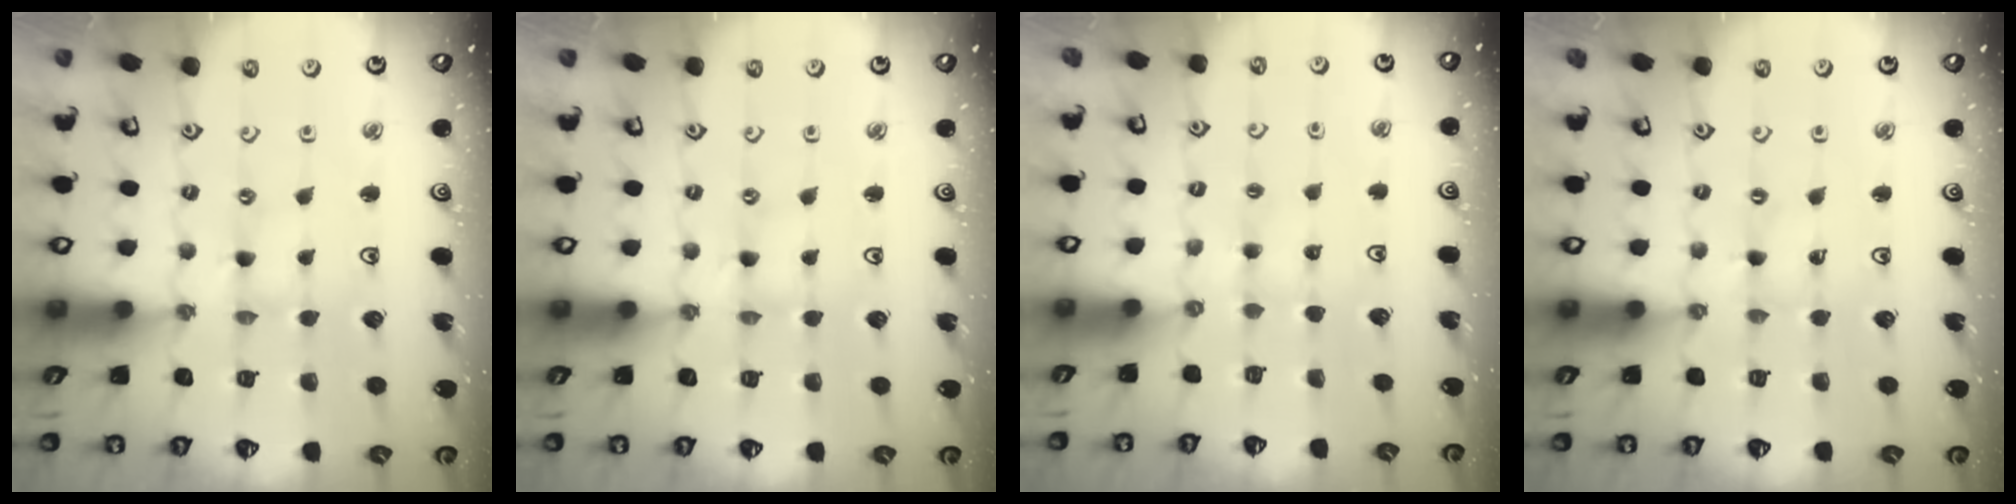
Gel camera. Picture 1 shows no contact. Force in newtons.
{"total": 0.0}
{"total": 1.7, "press": 1.7, "slide": 0.4}
{"total": 0.0}